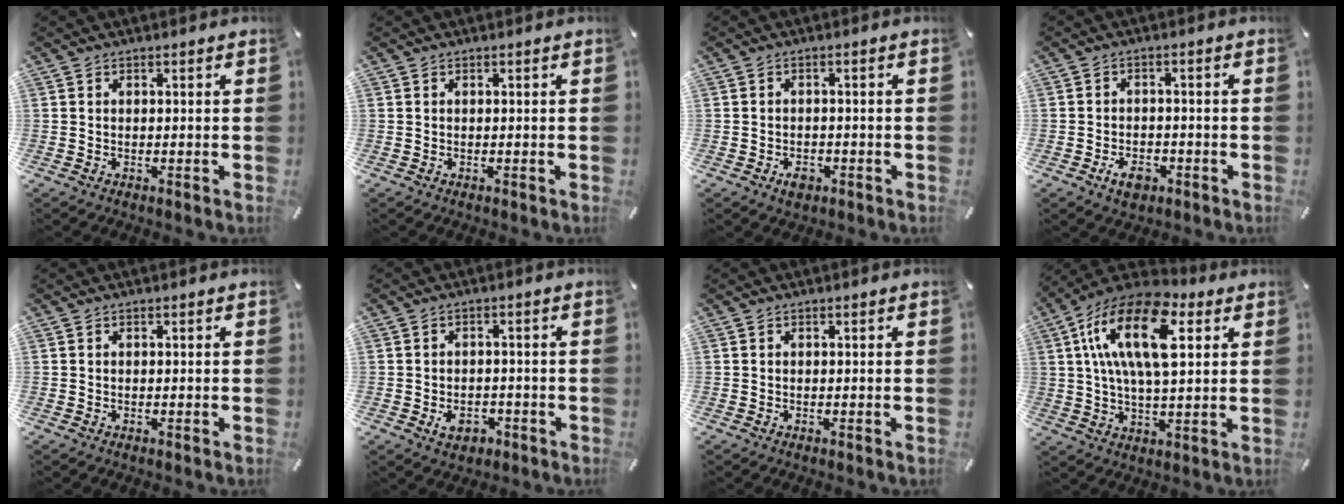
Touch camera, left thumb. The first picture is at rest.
{"total": 0.0}
{"total": 3.1, "force": [-1.7, 2.1, 1.6], "torque": [-0.026, 0.009, -0.030]}
{"total": 4.6, "force": [-2.5, 2.9, 2.6], "torque": [-0.052, 0.010, -0.045]}
{"total": 0.0}
{"total": 4.6, "force": [-1.9, 3.3, 2.6], "torque": [-0.039, 0.006, -0.035]}
{"total": 0.0}
{"total": 19.3, "force": [6.8, 9.4, 15.5], "torque": [-0.311, -0.011, 0.108]}